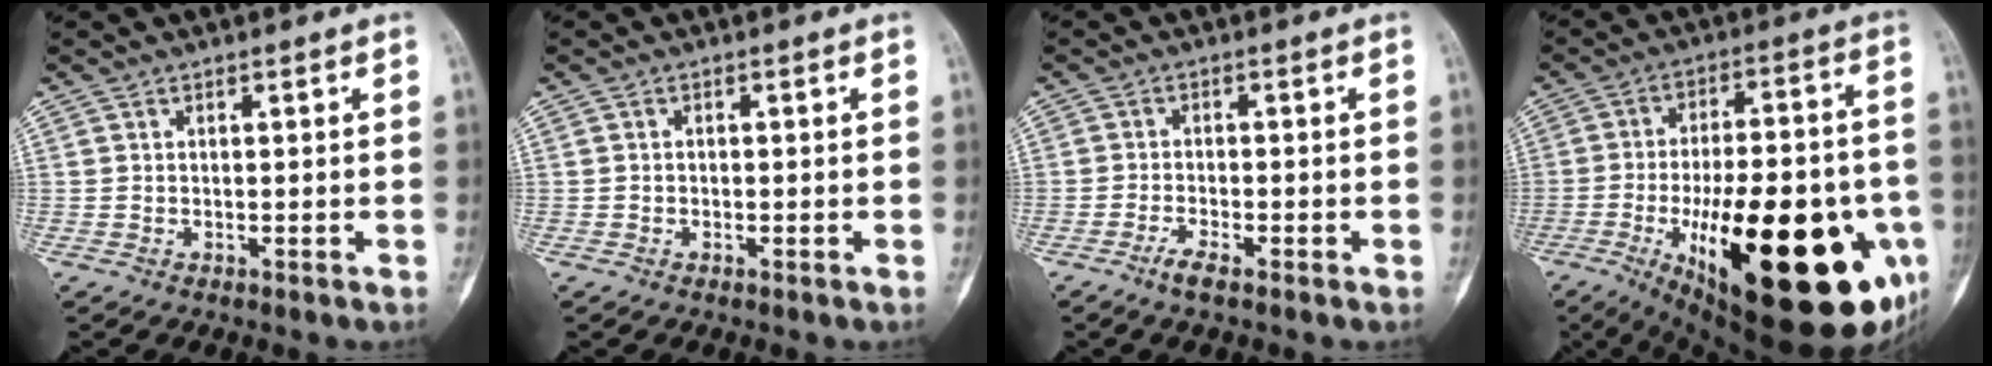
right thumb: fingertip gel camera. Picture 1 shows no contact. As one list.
[{"total": 0.6, "force": [-0.3, 0.6, 0.1], "torque": [0.006, 0.004, -0.009]}, {"total": 2.8, "force": [-2.0, 0.6, 1.9], "torque": [-0.048, 0.005, -0.042]}, {"total": 35.2, "force": [-11.0, 12.6, 30.9], "torque": [-0.407, 0.000, -0.143]}]